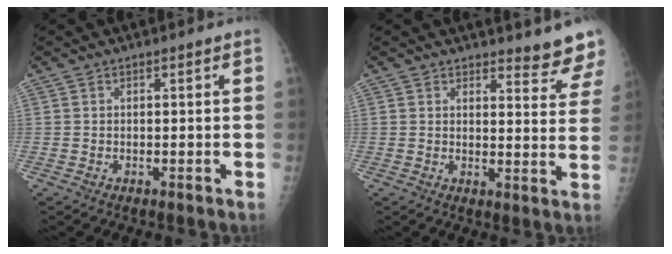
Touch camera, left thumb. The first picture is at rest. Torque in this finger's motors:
{"motor_torque": [0.72, 0.15, 0.12, -0.28, 0.01]}